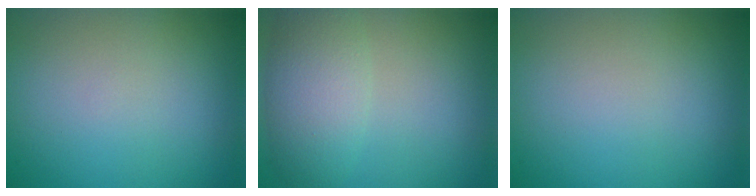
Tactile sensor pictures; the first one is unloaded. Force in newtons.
{"total": 4.6, "press": 4.6, "slide": 0.3}
{"total": 0.0}